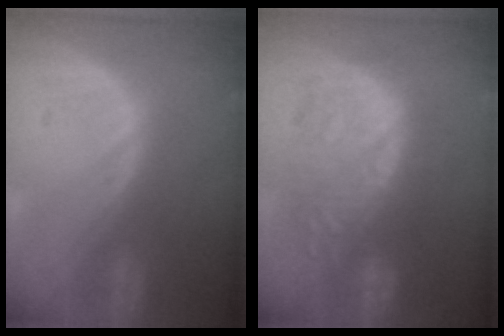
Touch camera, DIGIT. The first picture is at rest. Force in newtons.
{"total": 9.5, "press": 9.4, "slide": 1.0}